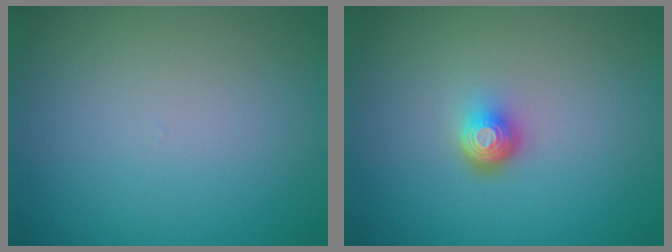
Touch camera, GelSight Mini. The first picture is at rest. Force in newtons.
{"total": 2.2, "press": 1.4, "slide": 1.7}